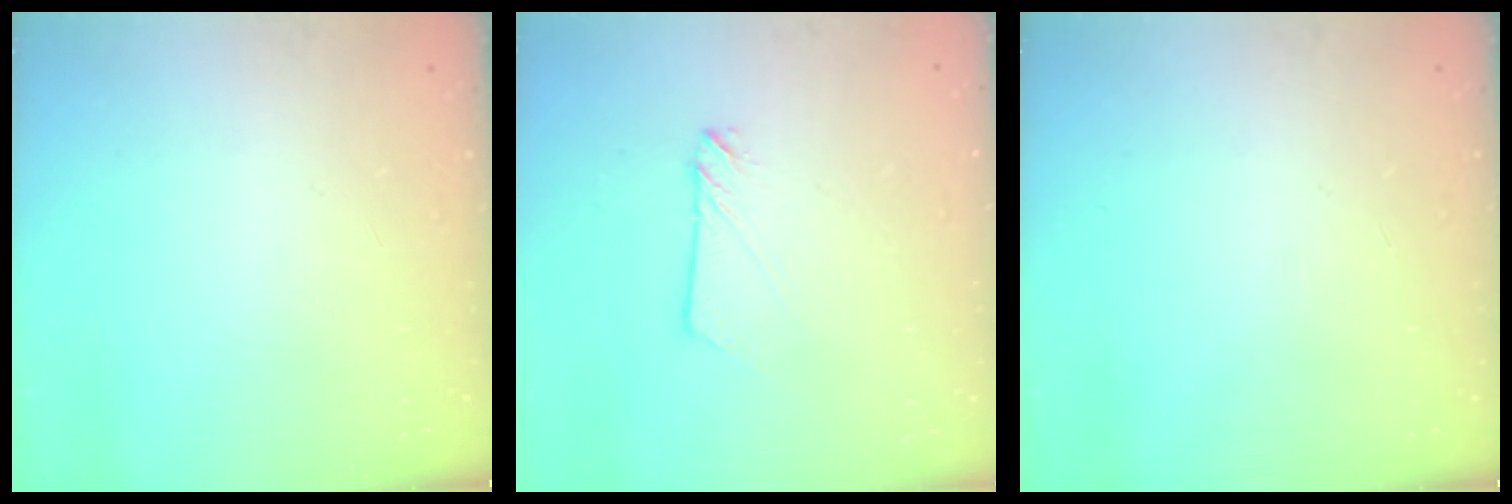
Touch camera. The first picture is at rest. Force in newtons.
{"total": 2.4, "press": 2.4, "slide": 0.2}
{"total": 0.0}